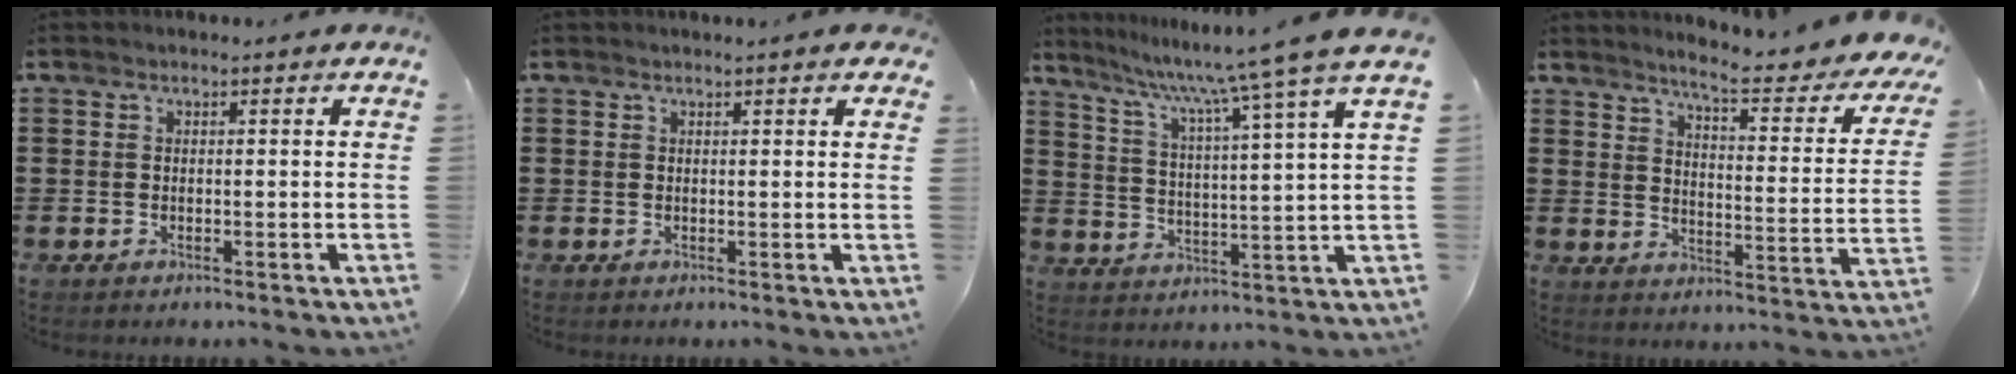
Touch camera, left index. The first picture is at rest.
{"total": 1.3, "force": [1.0, -0.1, 0.7], "torque": [-0.016, 0.000, 0.020]}
{"total": 8.5, "force": [7.3, -1.7, 4.1], "torque": [-0.111, -0.050, 0.112]}
{"total": 6.2, "force": [5.2, -0.2, 3.4], "torque": [-0.064, -0.050, 0.076]}